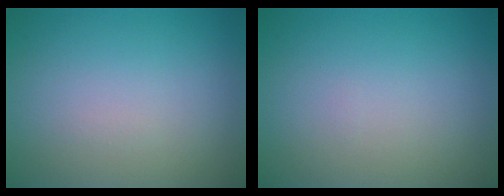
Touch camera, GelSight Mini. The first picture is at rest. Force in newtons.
{"total": 0.0}